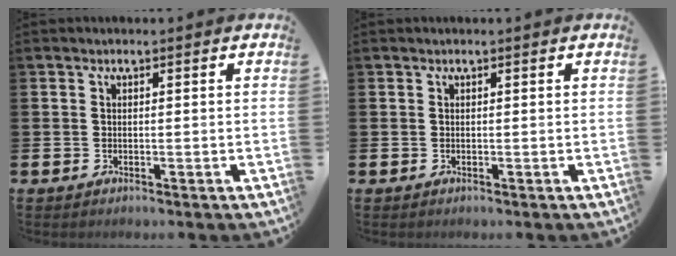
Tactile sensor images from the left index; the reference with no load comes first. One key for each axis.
{"total": 0.0}